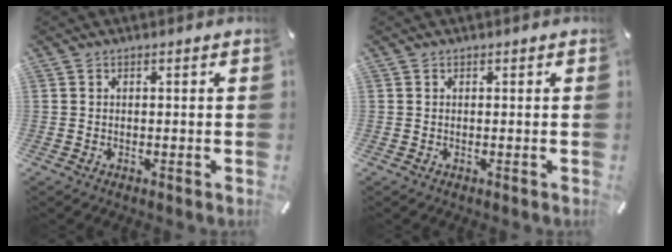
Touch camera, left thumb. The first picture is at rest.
{"total": 0.0}